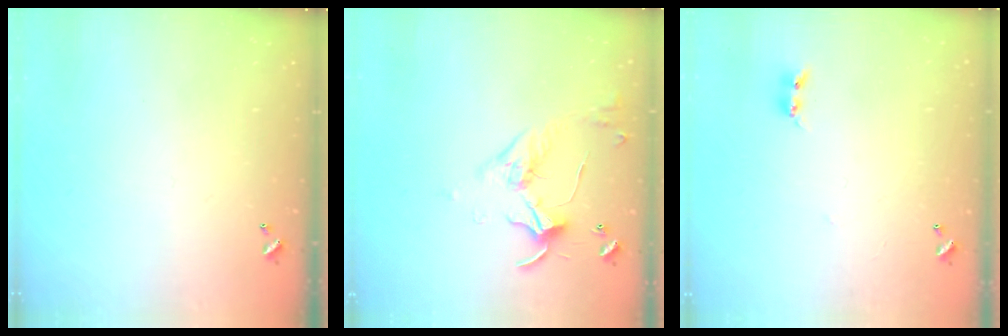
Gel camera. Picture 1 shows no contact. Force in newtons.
{"total": 3.4, "press": 3.3, "slide": 0.6}
{"total": 2.5, "press": 2.5, "slide": 0.4}